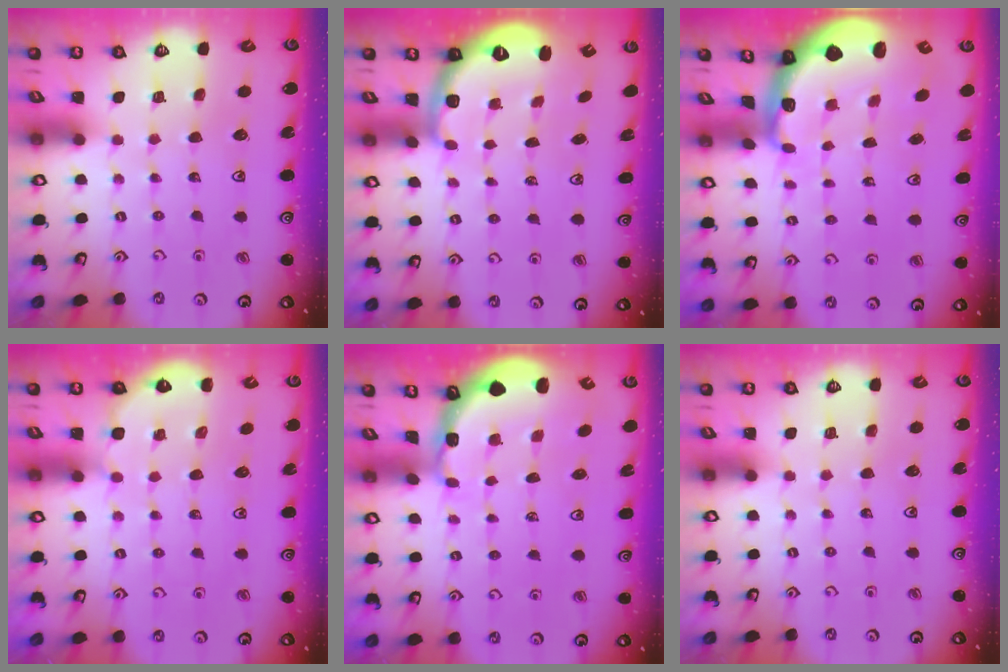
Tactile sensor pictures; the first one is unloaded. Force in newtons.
{"total": 2.5, "press": 1.9, "slide": 1.6}
{"total": 2.9, "press": 2.9, "slide": 0.5}
{"total": 3.1, "press": 2.6, "slide": 1.7}
{"total": 1.3, "press": 1.3, "slide": 0.2}
{"total": 0.0}